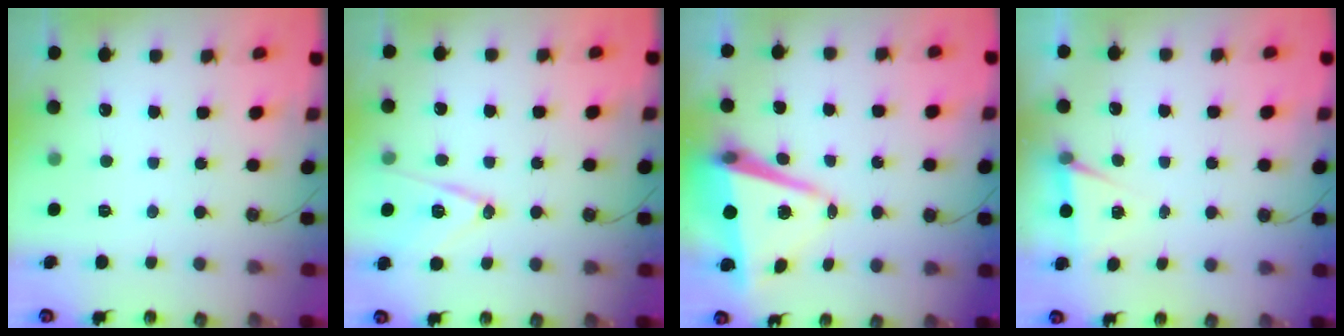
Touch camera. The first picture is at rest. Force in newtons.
{"total": 12.9, "press": 12.6, "slide": 2.8}
{"total": 10.6, "press": 10.4, "slide": 1.9}
{"total": 4.9, "press": 2.1, "slide": 4.5}